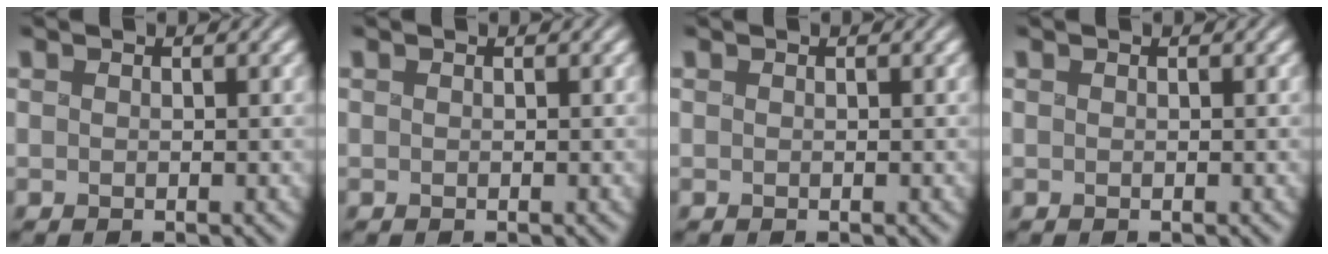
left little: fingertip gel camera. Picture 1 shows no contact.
{"total": 0.0}
{"total": 0.0}
{"total": 0.0}